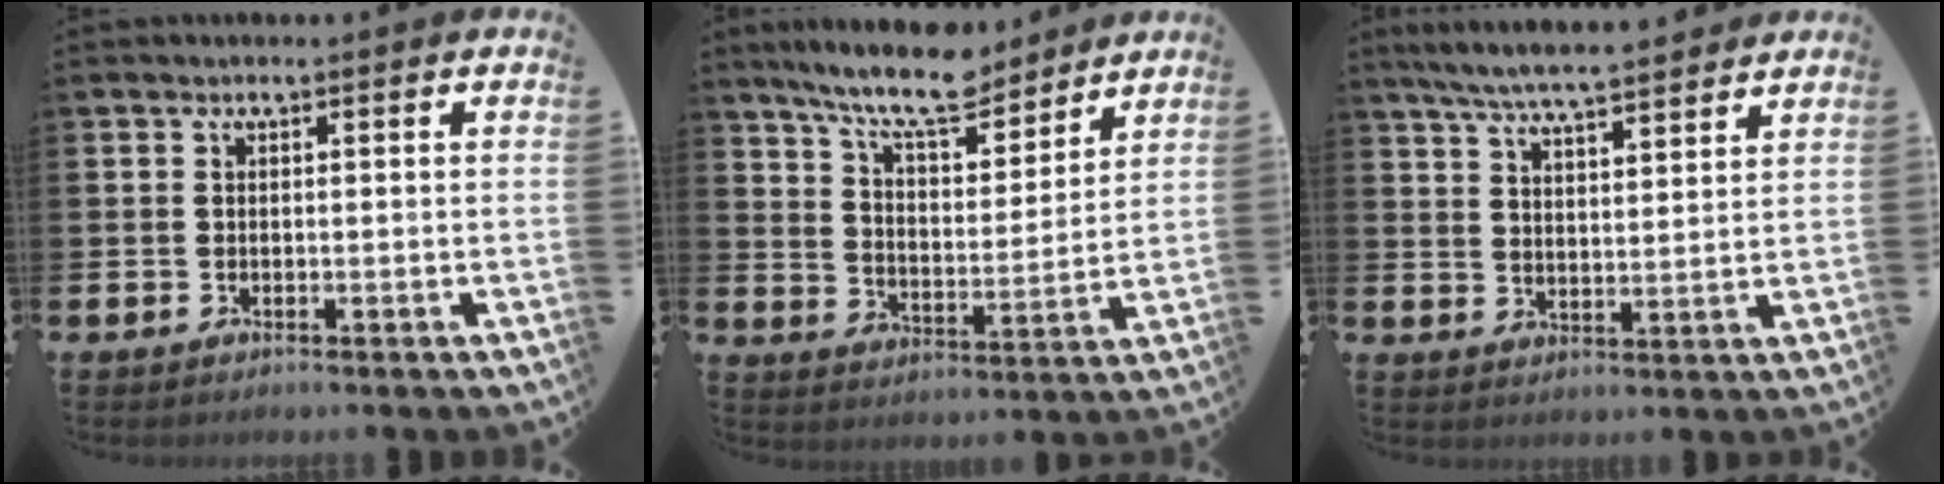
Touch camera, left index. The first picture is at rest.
{"total": 10.3, "force": [9.3, 2.0, 4.0], "torque": [-0.096, -0.051, 0.165]}
{"total": 6.7, "force": [6.4, 0.4, 1.9], "torque": [-0.060, -0.030, 0.114]}